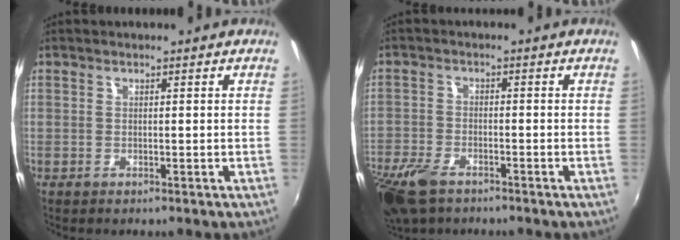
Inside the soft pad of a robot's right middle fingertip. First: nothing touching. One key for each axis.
{"total": 10.0, "fx": -7.0, "fy": 4.8, "fz": 5.4, "tx": -0.151, "ty": -0.026, "tz": -0.136}